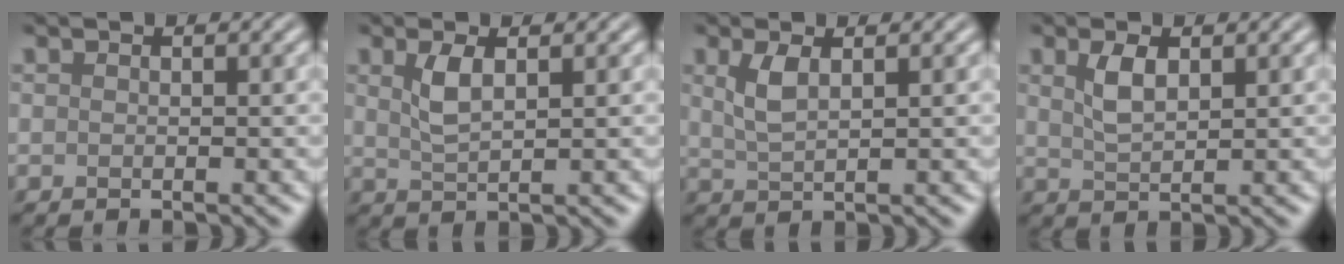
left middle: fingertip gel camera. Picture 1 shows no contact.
{"total": 2.4, "force": [1.0, 0.9, 2.0], "torque": [-0.046, 0.000, 0.023]}
{"total": 2.5, "force": [1.0, 1.0, 2.0], "torque": [-0.049, 0.000, 0.025]}
{"total": 2.5, "force": [1.2, 1.1, 2.0], "torque": [-0.044, 0.002, 0.026]}